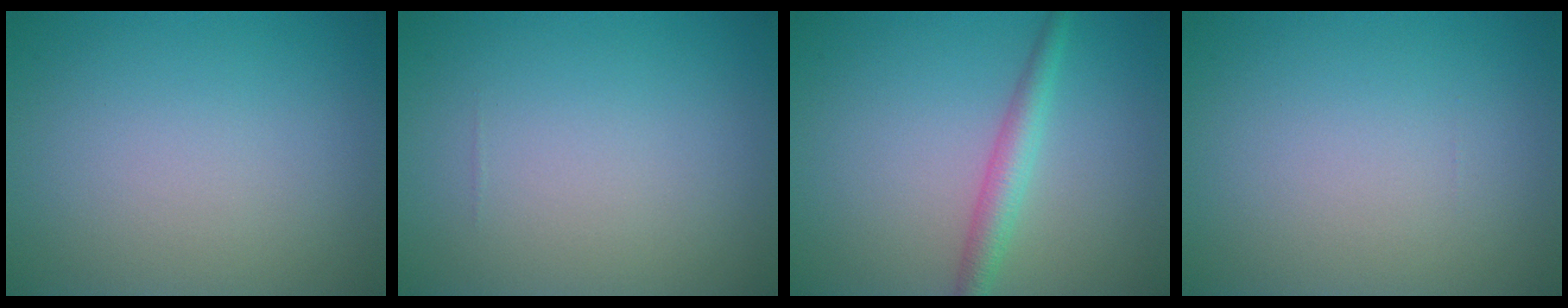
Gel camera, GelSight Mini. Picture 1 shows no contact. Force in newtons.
{"total": 0.0}
{"total": 2.6, "press": 2.6, "slide": 0.1}
{"total": 0.0}